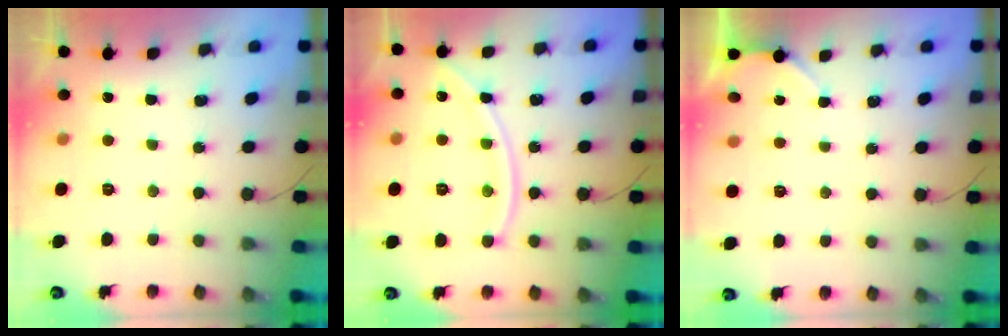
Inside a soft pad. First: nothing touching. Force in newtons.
{"total": 12.0, "press": 11.9, "slide": 1.4}
{"total": 2.1, "press": 2.1, "slide": 0.2}